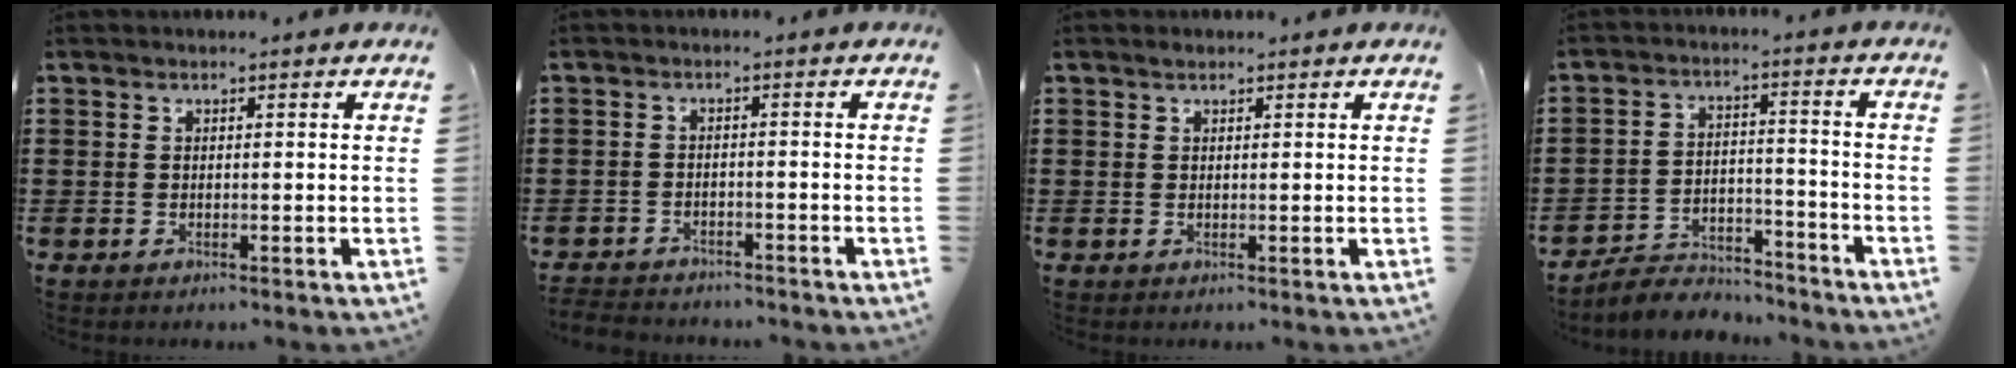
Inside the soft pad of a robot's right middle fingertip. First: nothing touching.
{"total": 2.7, "force": [-2.7, 0.4, -0.1], "torque": [-0.005, -0.003, -0.058]}
{"total": 0.5, "force": [0.5, 0.2, 0.0], "torque": [-0.002, 0.000, 0.010]}
{"total": 5.2, "force": [-5.1, 1.0, 0.5], "torque": [-0.011, 0.011, -0.103]}